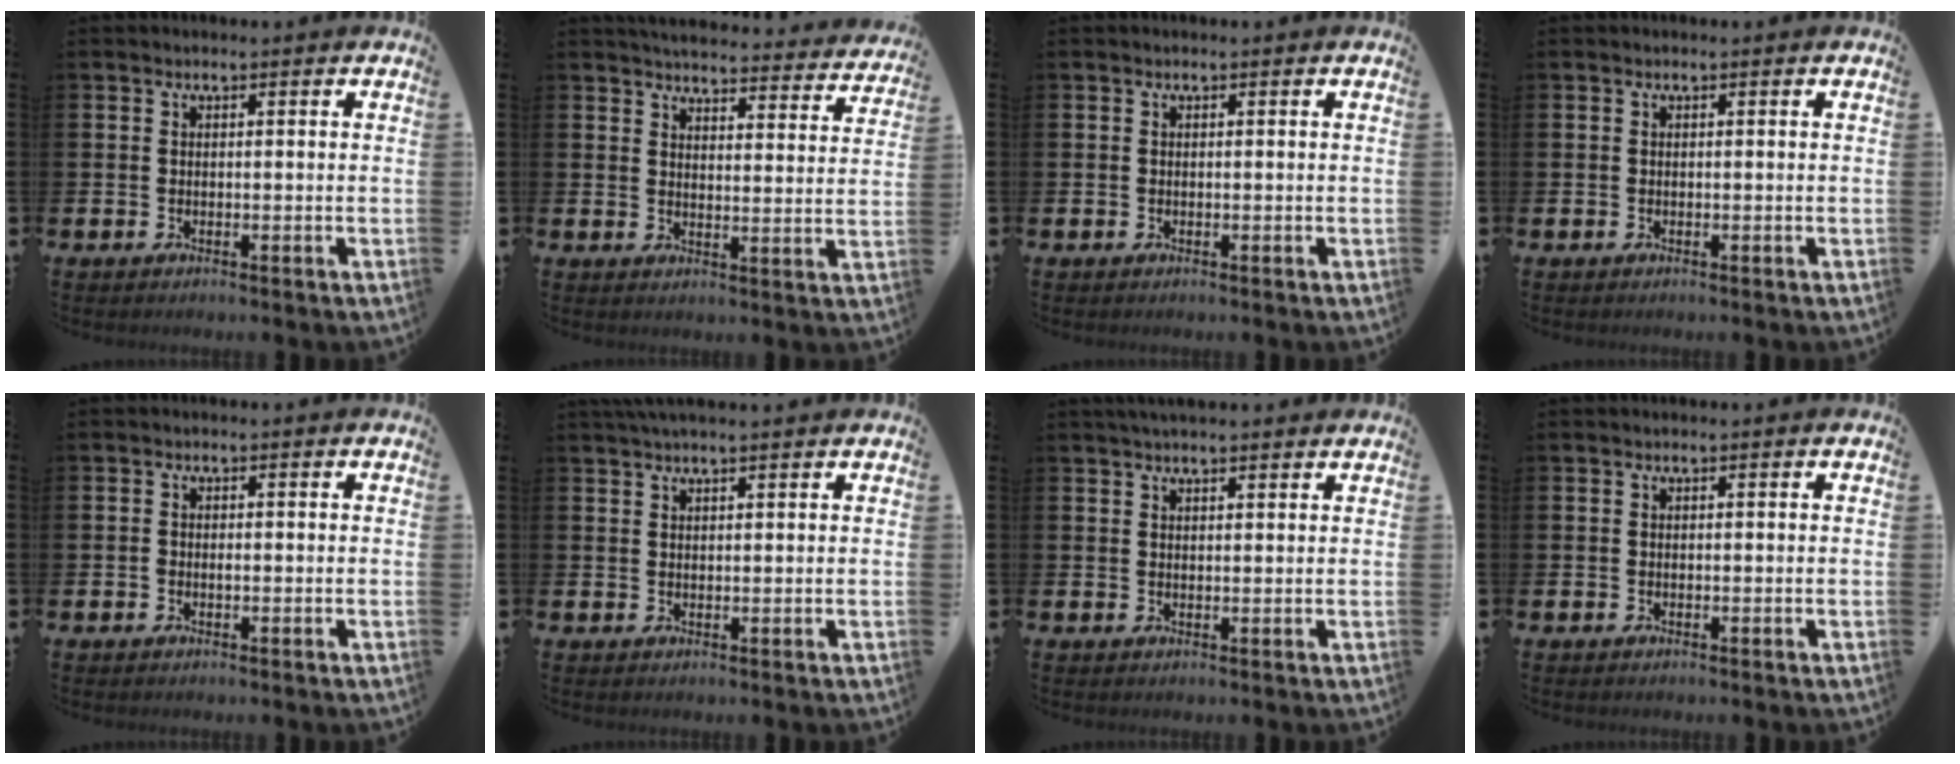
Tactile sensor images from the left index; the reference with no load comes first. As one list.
[{"total": 4.9, "force": [4.9, 0.6, 0.6], "torque": [-0.021, -0.040, 0.083]}, {"total": 0.0}, {"total": 0.0}, {"total": 0.6, "force": [-0.2, 0.4, 0.4], "torque": [-0.012, 0.003, -0.004]}, {"total": 2.0, "force": [1.9, 0.0, 0.7], "torque": [-0.008, -0.004, 0.034]}, {"total": 2.4, "force": [2.2, 0.3, 0.8], "torque": [-0.010, -0.005, 0.038]}, {"total": 0.0}]